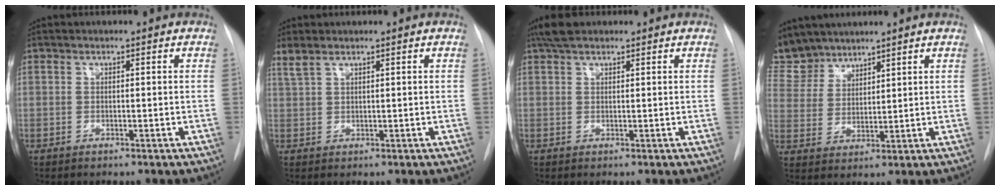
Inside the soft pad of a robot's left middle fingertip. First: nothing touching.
{"total": 2.1, "force": [1.8, 0.5, 0.9], "torque": [-0.028, 0.016, 0.045]}
{"total": 3.6, "force": [2.9, 1.4, 1.7], "torque": [-0.039, 0.018, 0.054]}
{"total": 9.1, "force": [8.1, 3.9, 0.8], "torque": [-0.023, 0.009, 0.175]}